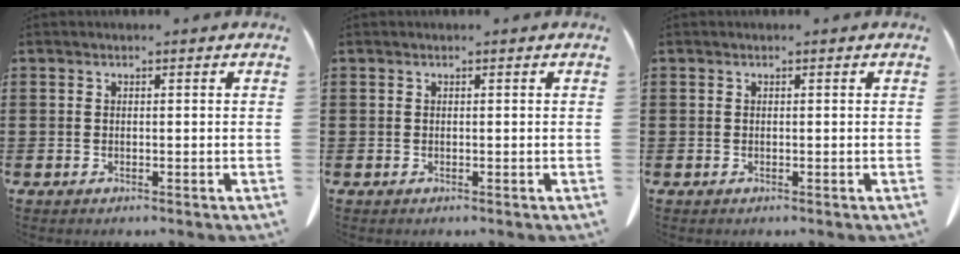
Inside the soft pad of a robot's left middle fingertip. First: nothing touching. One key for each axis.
{"total": 0.0}
{"total": 0.0}